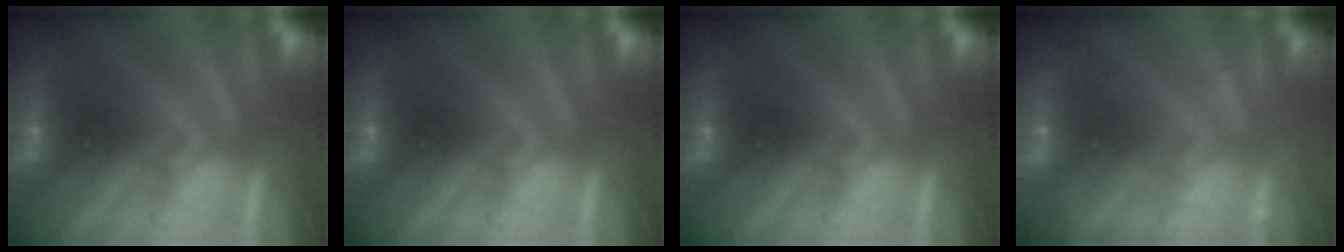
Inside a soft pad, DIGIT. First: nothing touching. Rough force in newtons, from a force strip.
{"total": 0.0}
{"total": 0.0}
{"total": 2.1}